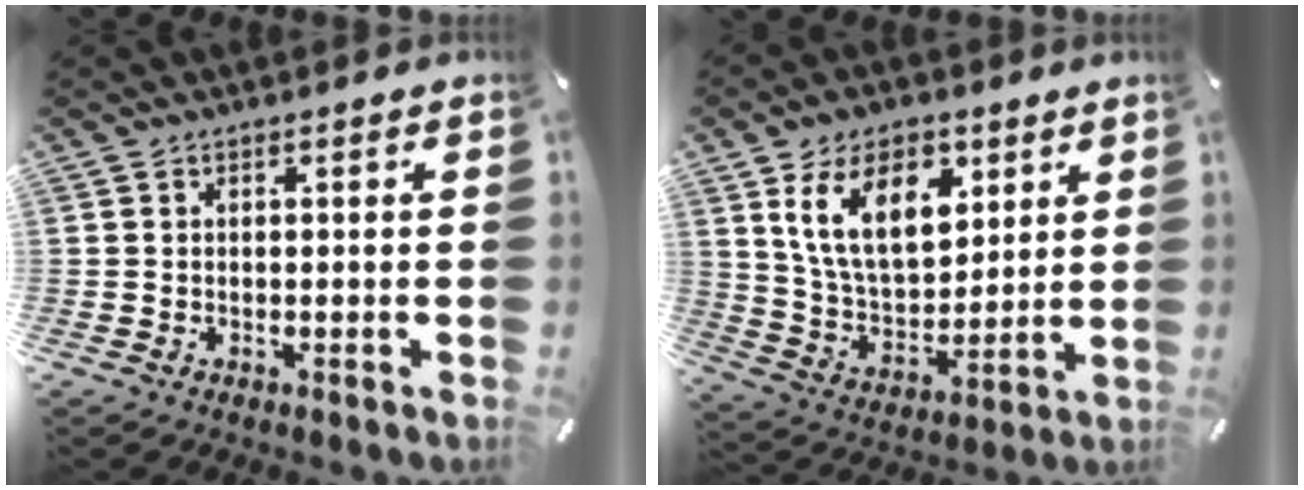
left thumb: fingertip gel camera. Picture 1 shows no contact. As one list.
[{"total": 16.0, "force": [7.8, 9.8, 10.0], "torque": [-0.185, -0.020, 0.139]}]